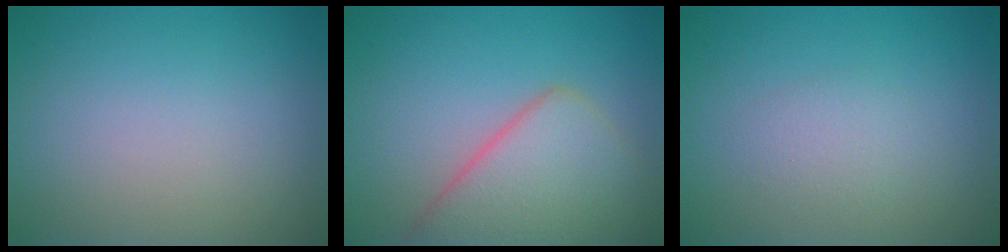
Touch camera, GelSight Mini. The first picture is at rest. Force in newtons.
{"total": 6.7, "press": 6.7, "slide": 0.4}
{"total": 1.6, "press": 1.6, "slide": 0.1}